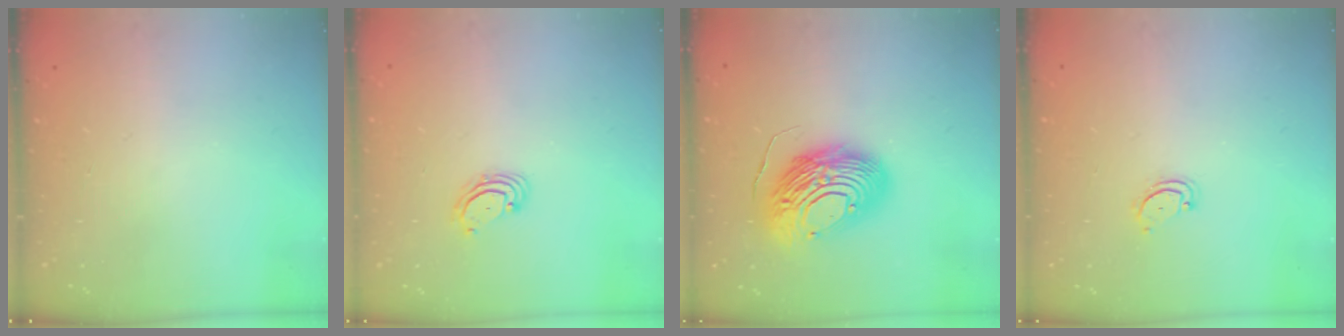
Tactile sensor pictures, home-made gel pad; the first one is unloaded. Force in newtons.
{"total": 2.7, "press": 2.7, "slide": 0.3}
{"total": 15.4, "press": 15.3, "slide": 1.5}
{"total": 2.8, "press": 2.8, "slide": 0.3}